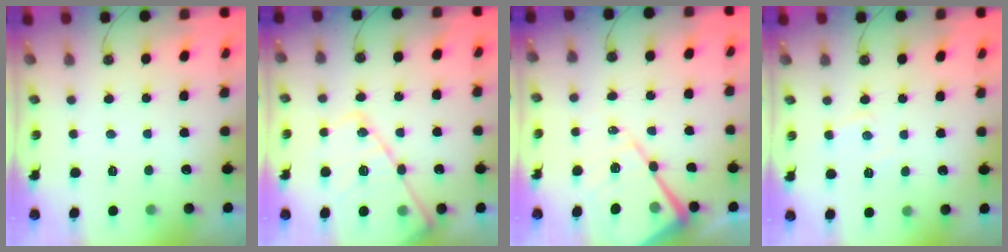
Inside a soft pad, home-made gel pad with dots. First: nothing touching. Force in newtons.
{"total": 15.1, "press": 15.1, "slide": 1.3}
{"total": 14.5, "press": 14.5, "slide": 1.3}
{"total": 5.7, "press": 5.6, "slide": 0.8}